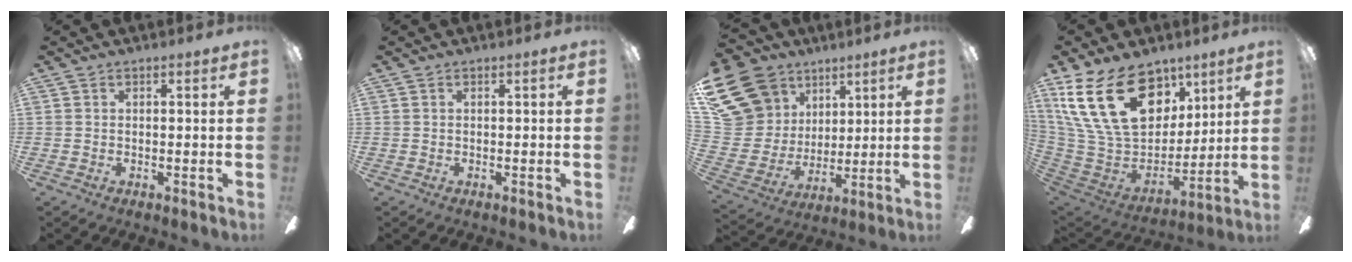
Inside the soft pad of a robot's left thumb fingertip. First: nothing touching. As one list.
[{"total": 0.0}, {"total": 19.9, "force": [11.6, 14.4, 7.3], "torque": [-0.167, -0.056, 0.234]}, {"total": 27.8, "force": [12.5, 17.8, 17.3], "torque": [-0.355, -0.057, 0.230]}]